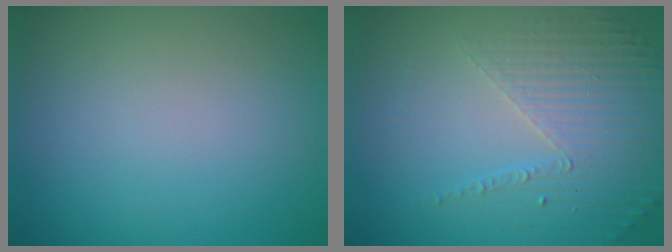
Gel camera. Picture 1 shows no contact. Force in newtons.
{"total": 4.6, "press": 3.2, "slide": 3.4}